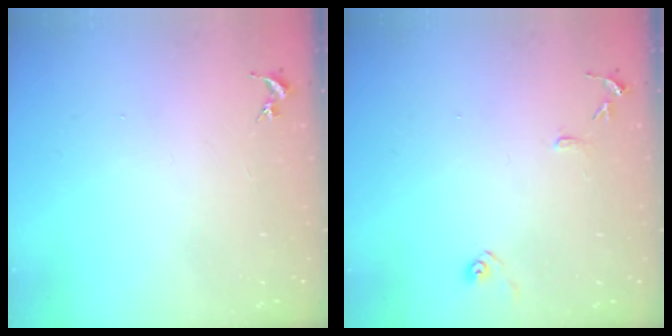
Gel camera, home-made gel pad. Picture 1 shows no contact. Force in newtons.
{"total": 9.0, "press": 8.9, "slide": 0.8}